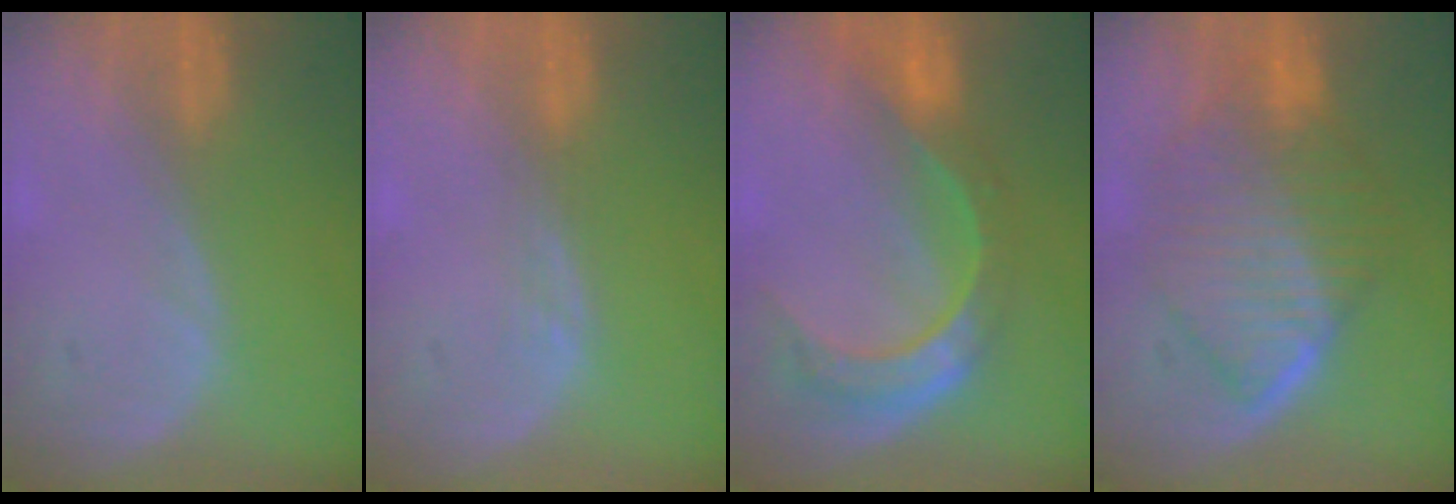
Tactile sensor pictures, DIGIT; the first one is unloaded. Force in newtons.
{"total": 1.1, "press": 1.1, "slide": 0.1}
{"total": 8.8, "press": 7.3, "slide": 4.9}
{"total": 10.3, "press": 10.2, "slide": 1.0}